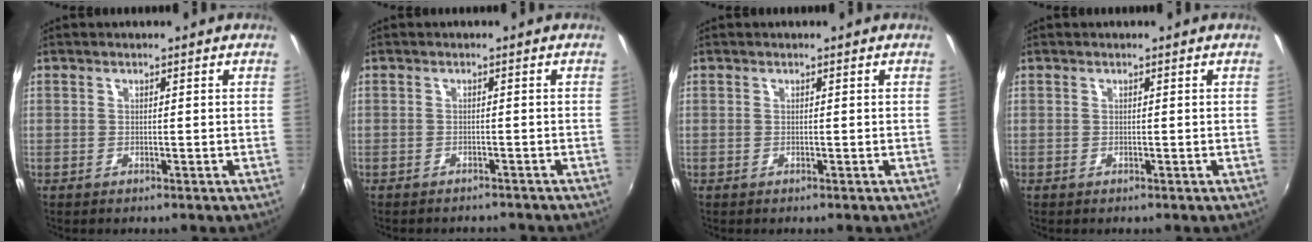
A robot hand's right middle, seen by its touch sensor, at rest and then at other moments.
{"total": 3.8, "force": [-3.5, 1.1, 1.0], "torque": [-0.027, -0.010, -0.048]}
{"total": 0.0}
{"total": 0.0}